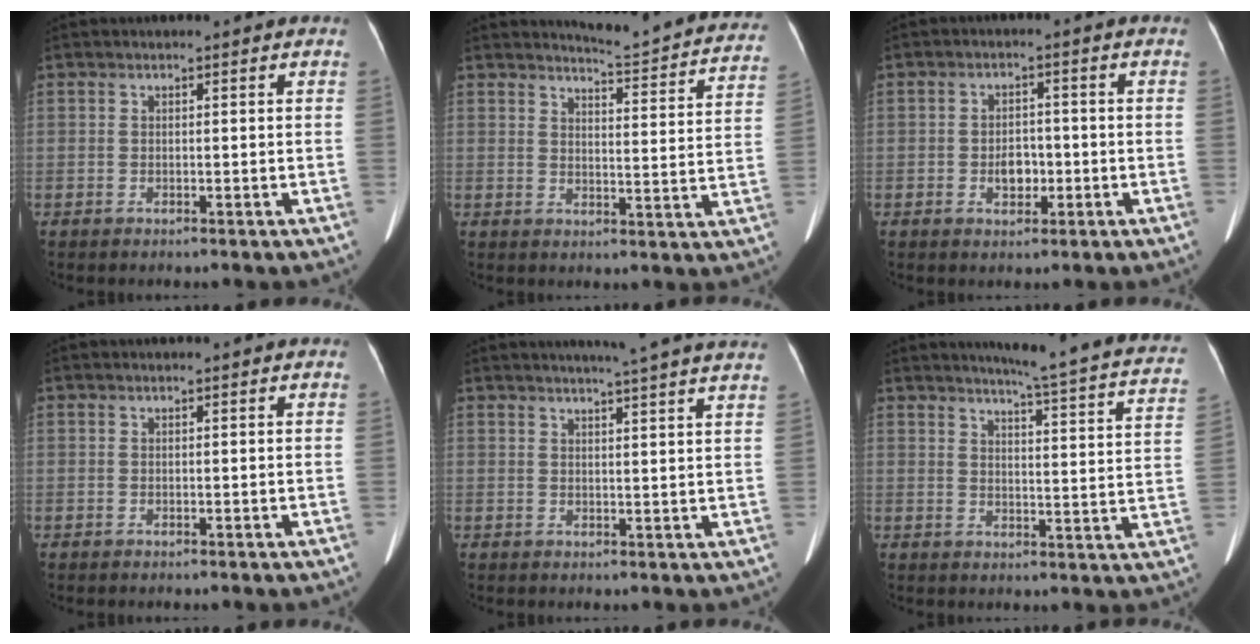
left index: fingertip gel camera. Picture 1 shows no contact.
{"total": 15.8, "force": [15.2, 0.9, 4.3], "torque": [-0.048, -0.075, 0.160]}
{"total": 3.5, "force": [-1.0, 2.3, 2.4], "torque": [-0.038, 0.007, -0.013]}
{"total": 0.0}
{"total": 12.1, "force": [10.6, -0.9, 5.7], "torque": [-0.081, -0.009, 0.113]}
{"total": 19.8, "force": [17.7, 0.5, 9.0], "torque": [-0.115, -0.064, 0.192]}